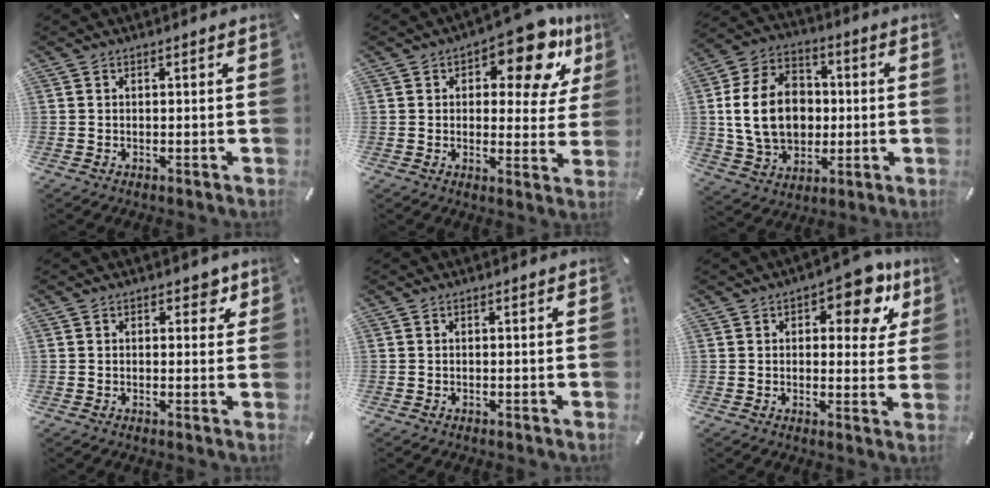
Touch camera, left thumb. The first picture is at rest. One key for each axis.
{"total": 14.3, "fx": 8.0, "fy": 6.3, "fz": 10.0, "tx": -0.130, "ty": -0.044, "tz": 0.130}
{"total": 17.1, "fx": 0.0, "fy": 13.3, "fz": 10.8, "tx": -0.233, "ty": 0.009, "tz": 0.000}
{"total": 3.5, "fx": 1.5, "fy": 2.2, "fz": 2.3, "tx": -0.011, "ty": -0.006, "tz": 0.015}
{"total": 0.0}
{"total": 10.9, "fx": 5.1, "fy": 5.5, "fz": 7.9, "tx": -0.089, "ty": -0.023, "tz": 0.080}